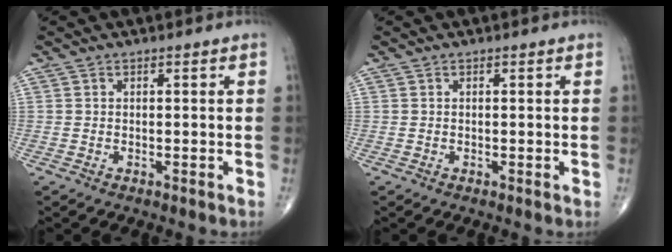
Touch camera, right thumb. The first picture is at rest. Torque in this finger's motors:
{"motor_torque": [0.69, -0.15, 0.25, -0.10, 0.04]}